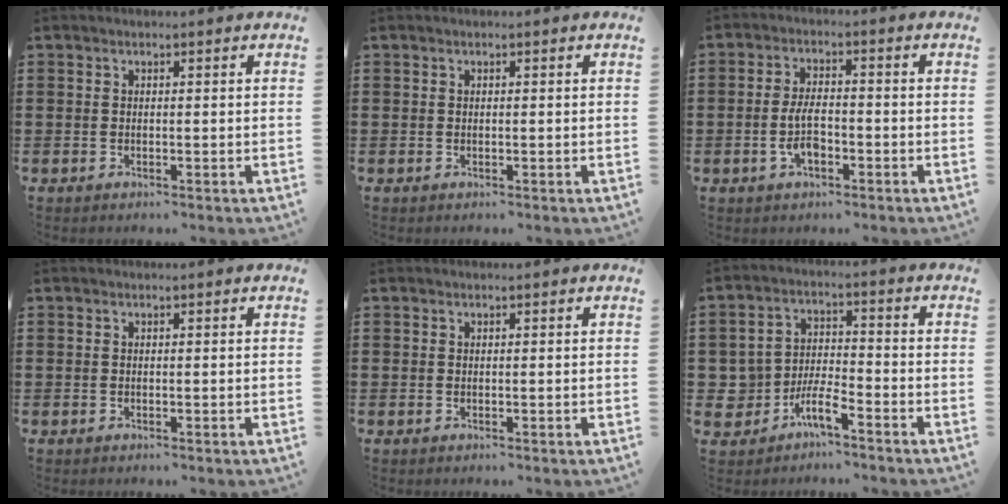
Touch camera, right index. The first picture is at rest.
{"total": 0.0}
{"total": 5.3, "force": [-1.5, 2.1, 4.7], "torque": [-0.103, -0.003, -0.031]}
{"total": 0.0}
{"total": 0.0}
{"total": 5.4, "force": [-3.8, 2.5, 3.0], "torque": [-0.073, 0.008, -0.078]}